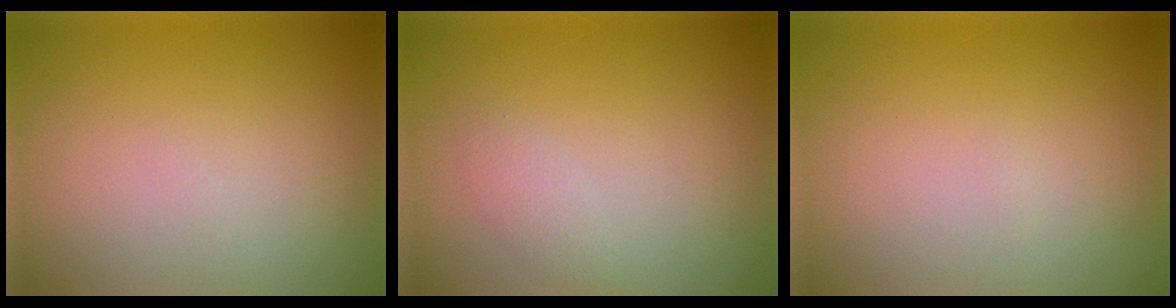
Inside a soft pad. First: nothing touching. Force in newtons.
{"total": 1.1, "press": 1.1, "slide": 0.0}
{"total": 0.0}